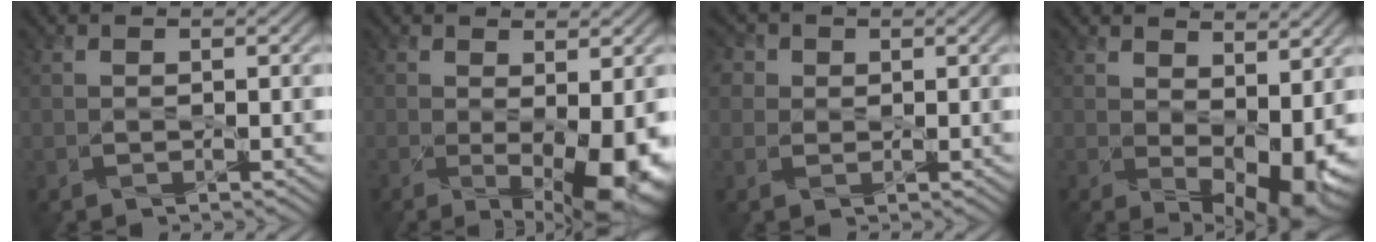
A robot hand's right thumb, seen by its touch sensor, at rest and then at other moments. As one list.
[{"total": 7.7, "force": [-1.9, 3.3, 6.7], "torque": [-0.105, -0.026, -0.016]}, {"total": 4.6, "force": [2.2, 3.6, 1.7], "torque": [-0.068, 0.013, 0.032]}, {"total": 8.8, "force": [1.7, 4.8, 7.2], "torque": [-0.116, -0.022, 0.046]}]